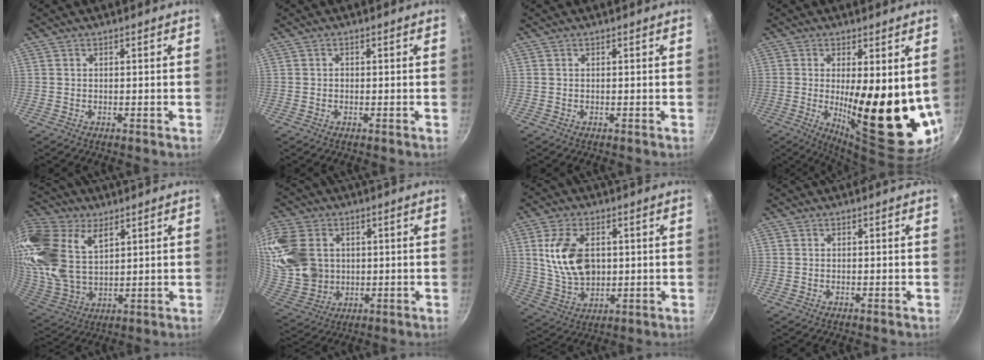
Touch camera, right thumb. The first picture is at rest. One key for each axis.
{"total": 0.6, "fx": -0.1, "fy": 0.5, "fz": 0.2, "tx": -0.001, "ty": 0.002, "tz": -0.004}
{"total": 0.0}
{"total": 18.0, "fx": 0.0, "fy": 5.5, "fz": 17.1, "tx": -0.226, "ty": -0.039, "tz": 0.013}
{"total": 23.5, "fx": 9.8, "fy": 14.6, "fz": 15.5, "tx": -0.341, "ty": -0.002, "tz": 0.195}
{"total": 17.9, "fx": 3.4, "fy": 14.0, "fz": 10.6, "tx": -0.228, "ty": -0.007, "tz": 0.081}
{"total": 13.0, "fx": 2.2, "fy": 8.3, "fz": 9.7, "tx": -0.166, "ty": -0.014, "tz": 0.048}
{"total": 0.0}